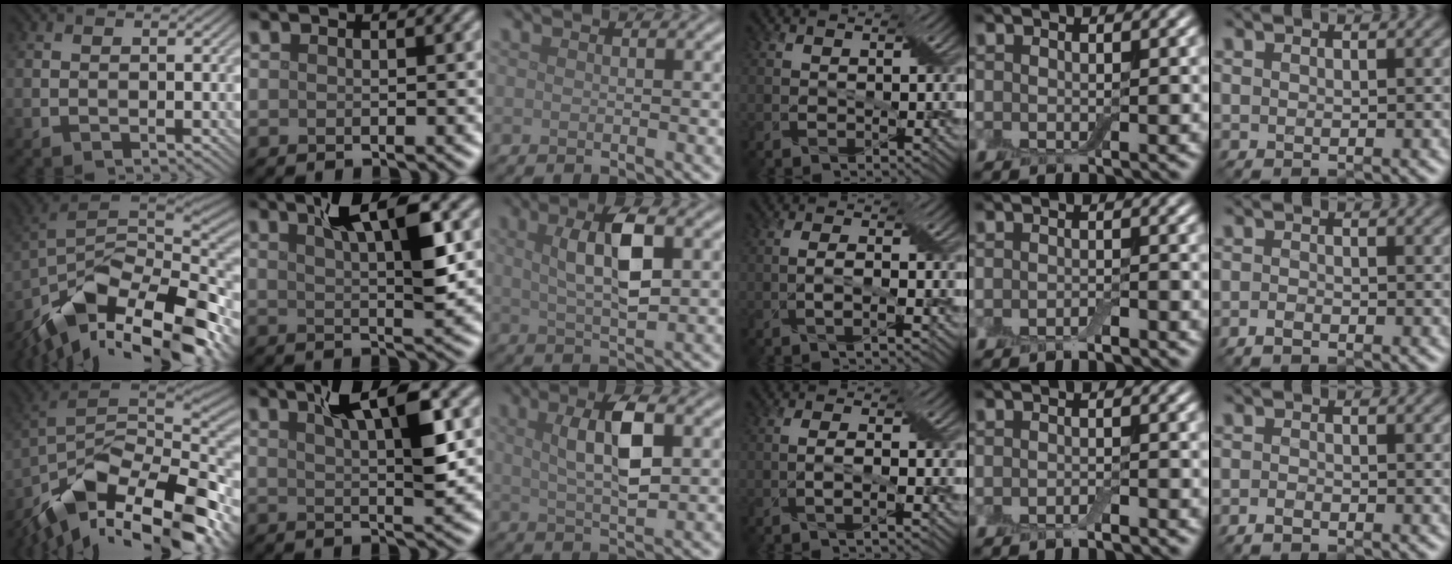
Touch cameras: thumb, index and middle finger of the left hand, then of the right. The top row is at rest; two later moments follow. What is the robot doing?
{"motion": "wrap", "object": "bandage"}